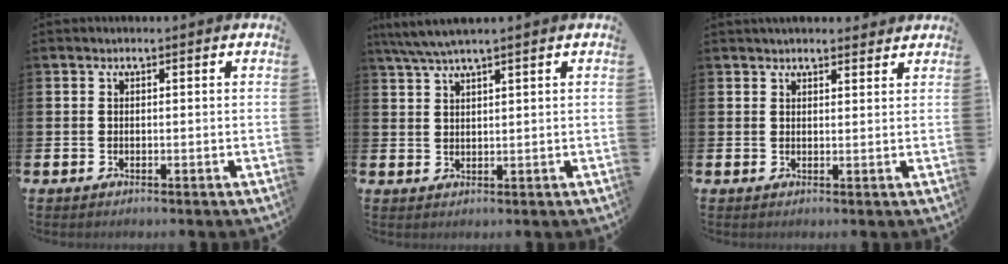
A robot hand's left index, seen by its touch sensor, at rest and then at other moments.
{"total": 3.5, "force": [2.9, -0.1, 1.9], "torque": [-0.046, -0.001, 0.054]}
{"total": 2.4, "force": [2.4, 0.5, 0.2], "torque": [0.004, -0.011, 0.041]}